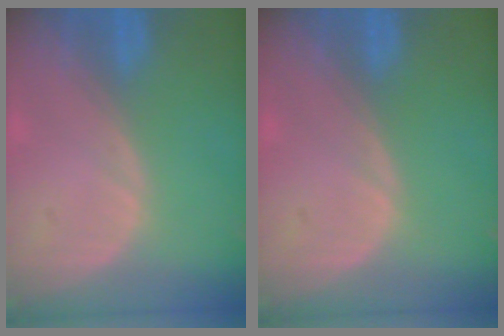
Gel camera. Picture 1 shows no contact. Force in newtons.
{"total": 0.0}